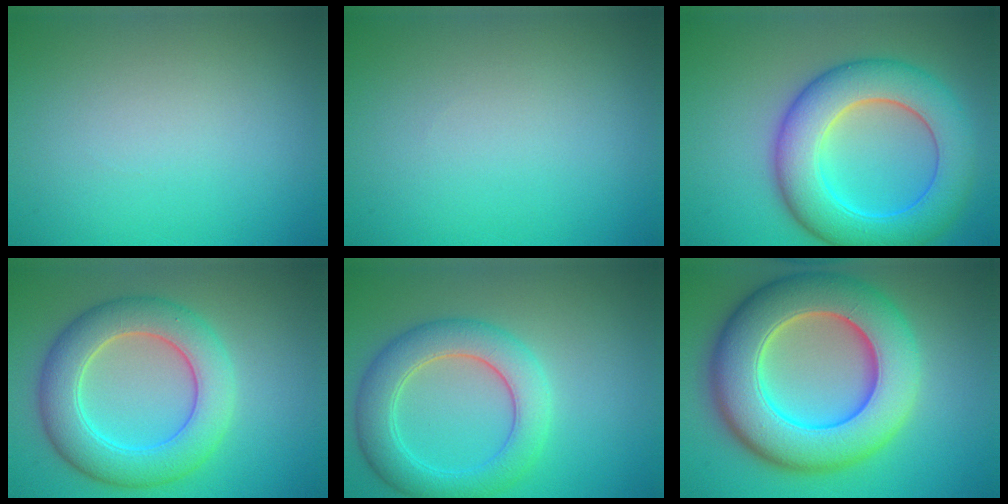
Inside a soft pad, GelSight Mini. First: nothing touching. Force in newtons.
{"total": 0.0}
{"total": 9.0, "press": 9.0, "slide": 0.3}
{"total": 7.1, "press": 7.1, "slide": 0.1}
{"total": 5.5, "press": 5.5, "slide": 0.5}
{"total": 12.4, "press": 12.4, "slide": 0.2}